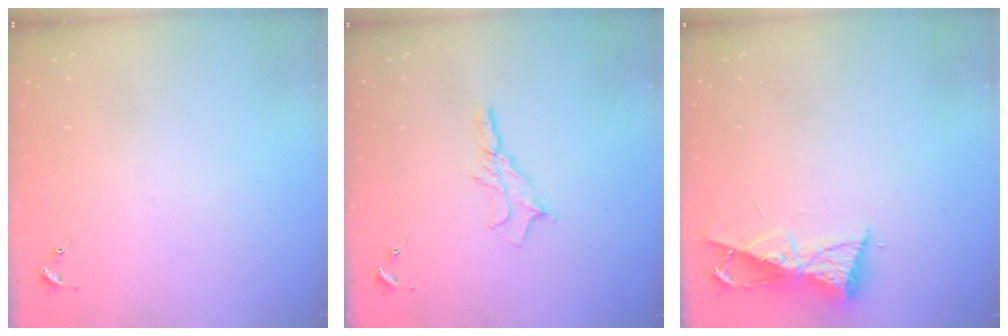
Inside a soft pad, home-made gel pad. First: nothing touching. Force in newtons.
{"total": 8.7, "press": 8.6, "slide": 0.5}
{"total": 8.3, "press": 8.3, "slide": 0.8}